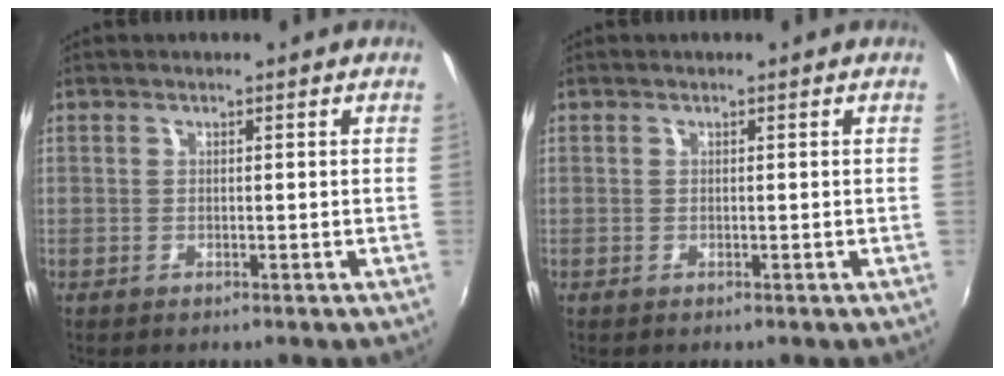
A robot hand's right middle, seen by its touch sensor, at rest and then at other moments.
{"total": 0.0}